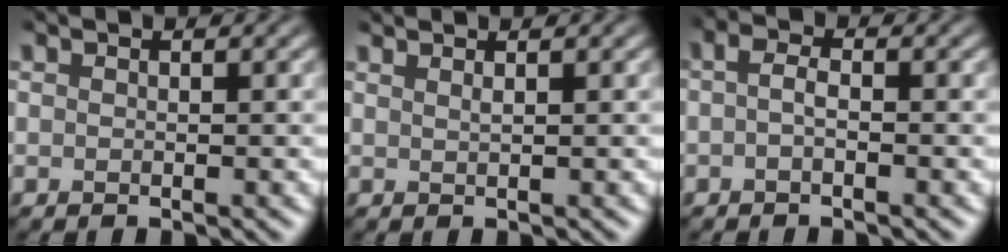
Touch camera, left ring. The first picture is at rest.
{"total": 1.2, "force": [0.8, 0.4, 0.8], "torque": [-0.004, -0.001, 0.007]}
{"total": 1.5, "force": [-0.3, 0.5, 1.4], "torque": [-0.028, 0.001, -0.010]}